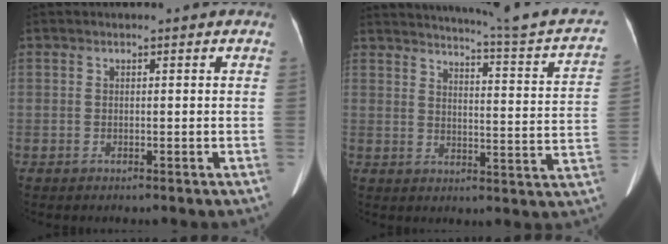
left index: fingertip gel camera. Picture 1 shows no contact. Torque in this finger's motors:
{"motor_torque": [0.11, -0.20, -0.02, 0.04]}